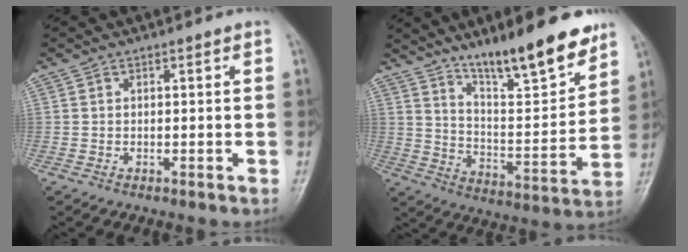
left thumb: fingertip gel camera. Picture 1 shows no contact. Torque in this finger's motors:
{"motor_torque": [1.67, 1.38, 1.46, -1.31, 0.08]}